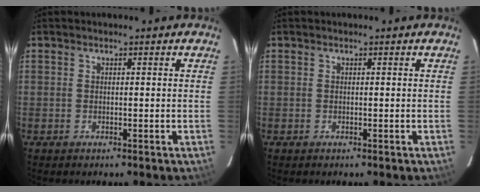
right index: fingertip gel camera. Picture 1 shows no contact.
{"total": 0.0}